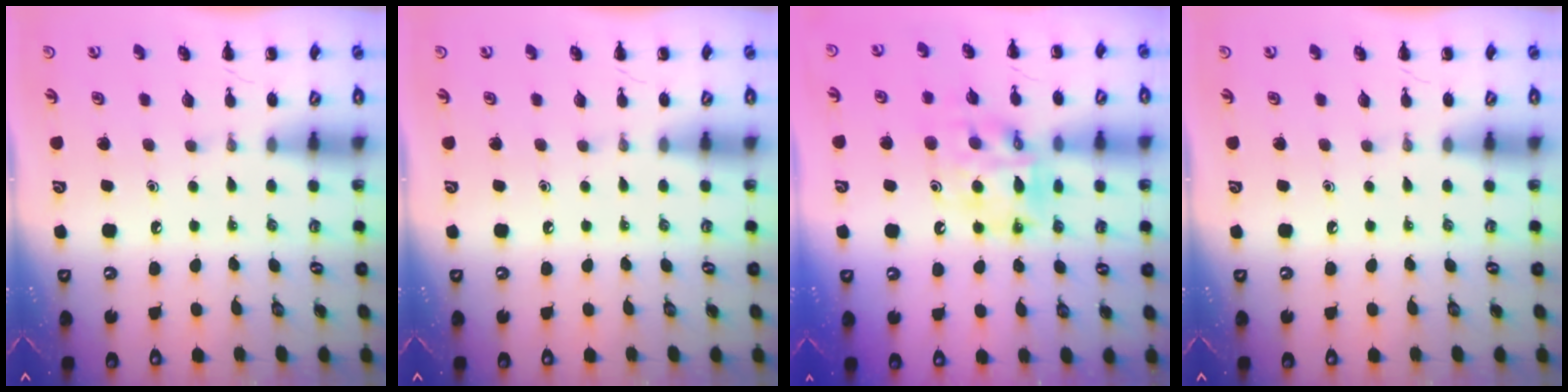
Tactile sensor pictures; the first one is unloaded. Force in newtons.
{"total": 0.0}
{"total": 11.7, "press": 11.2, "slide": 3.2}
{"total": 0.0}